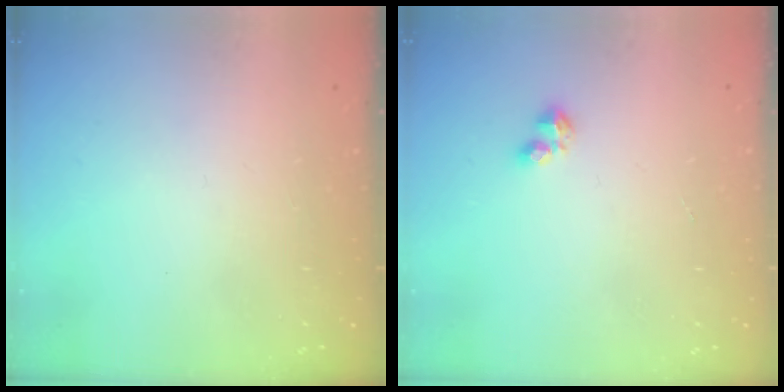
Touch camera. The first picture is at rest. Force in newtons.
{"total": 3.3, "press": 3.2, "slide": 0.7}